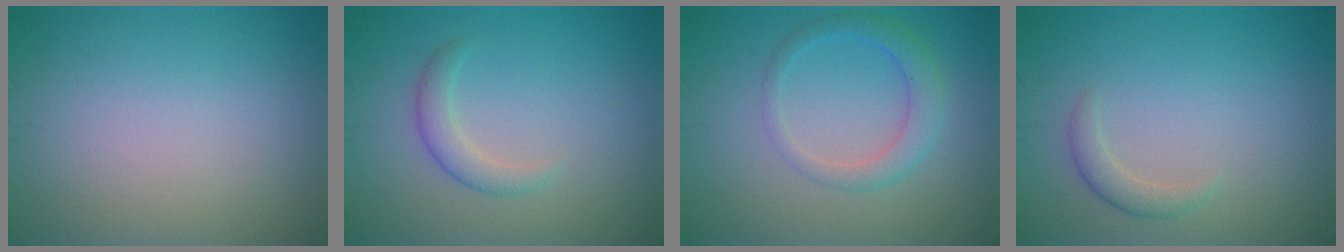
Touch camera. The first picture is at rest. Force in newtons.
{"total": 2.0, "press": 2.0, "slide": 0.1}
{"total": 2.7, "press": 2.7, "slide": 0.1}
{"total": 1.5, "press": 1.5, "slide": 0.1}